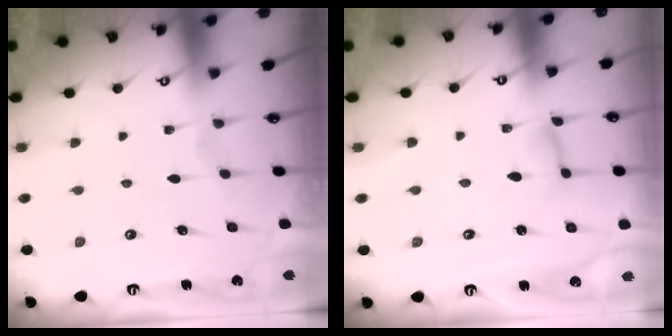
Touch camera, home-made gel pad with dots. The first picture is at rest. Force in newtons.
{"total": 4.6, "press": 4.6, "slide": 0.2}